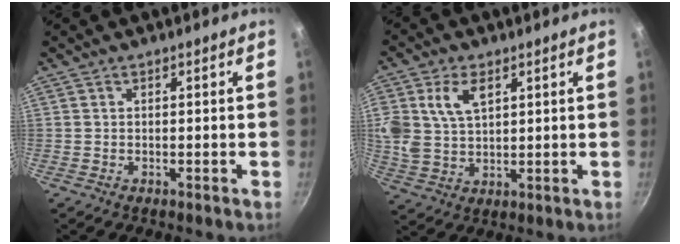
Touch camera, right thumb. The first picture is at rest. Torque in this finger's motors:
{"motor_torque": [0.48, 0.47, 0.52, 0.37, 0.12]}